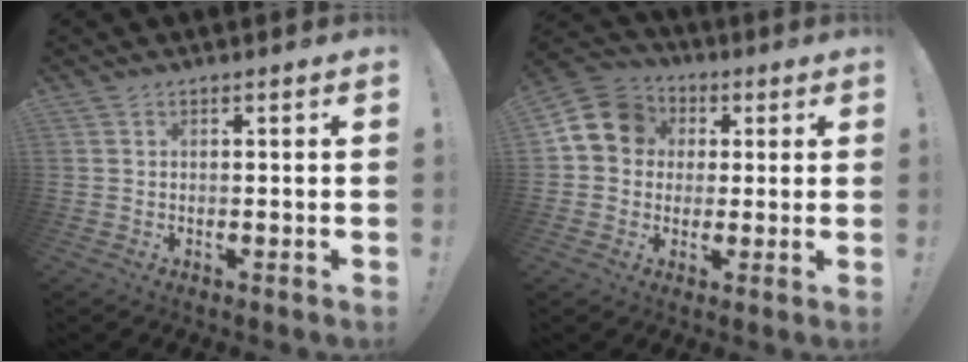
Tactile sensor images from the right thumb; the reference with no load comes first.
{"total": 11.1, "force": [2.4, 9.7, 4.7], "torque": [-0.079, 0.006, 0.051]}